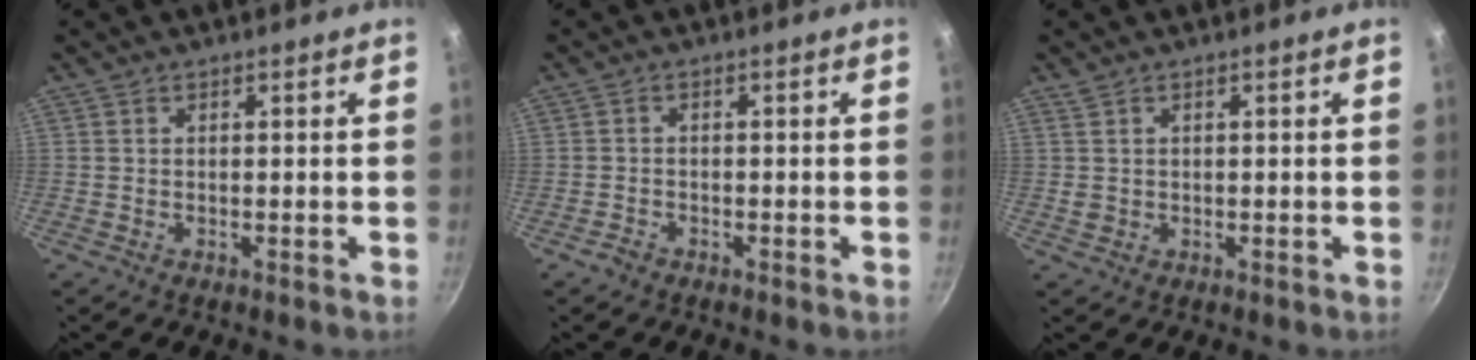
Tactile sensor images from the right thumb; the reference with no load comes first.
{"total": 1.4, "force": [-1.0, 0.9, 0.3], "torque": [-0.008, 0.003, -0.022]}
{"total": 1.5, "force": [0.8, 1.1, 0.5], "torque": [-0.004, -0.003, 0.020]}